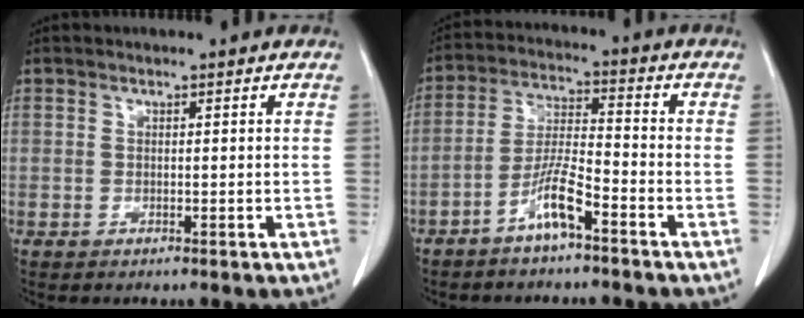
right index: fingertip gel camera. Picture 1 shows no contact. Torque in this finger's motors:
{"motor_torque": [0.77, -0.49, 0.23, 0.09]}